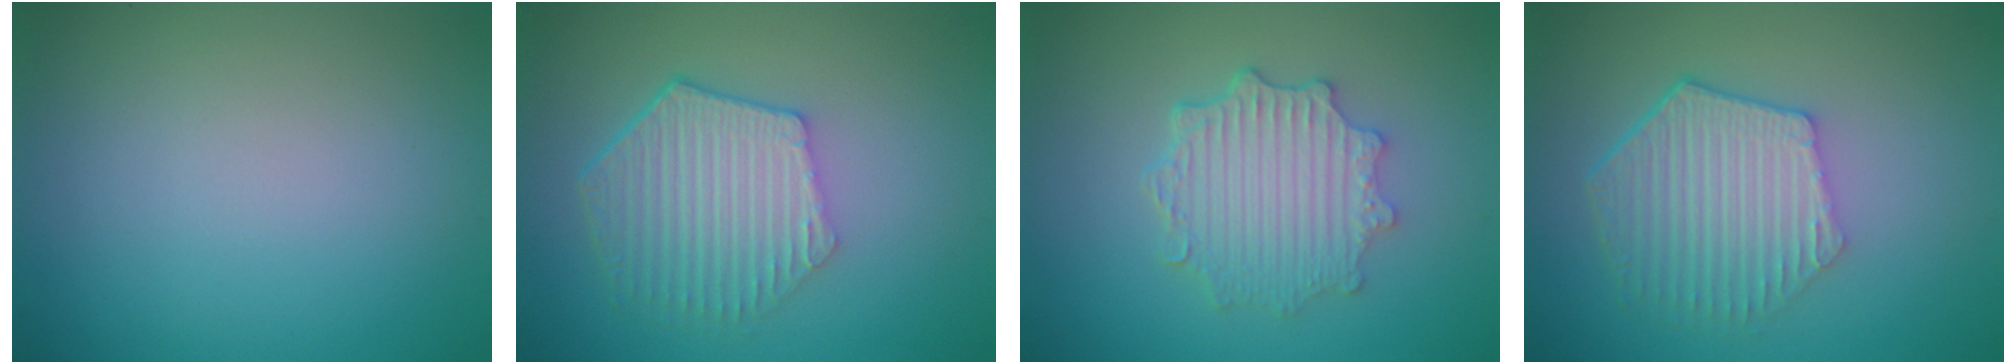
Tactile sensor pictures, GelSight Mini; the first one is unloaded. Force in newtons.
{"total": 5.9, "press": 4.5, "slide": 3.9}
{"total": 4.7, "press": 3.7, "slide": 2.8}
{"total": 5.9, "press": 4.5, "slide": 3.9}